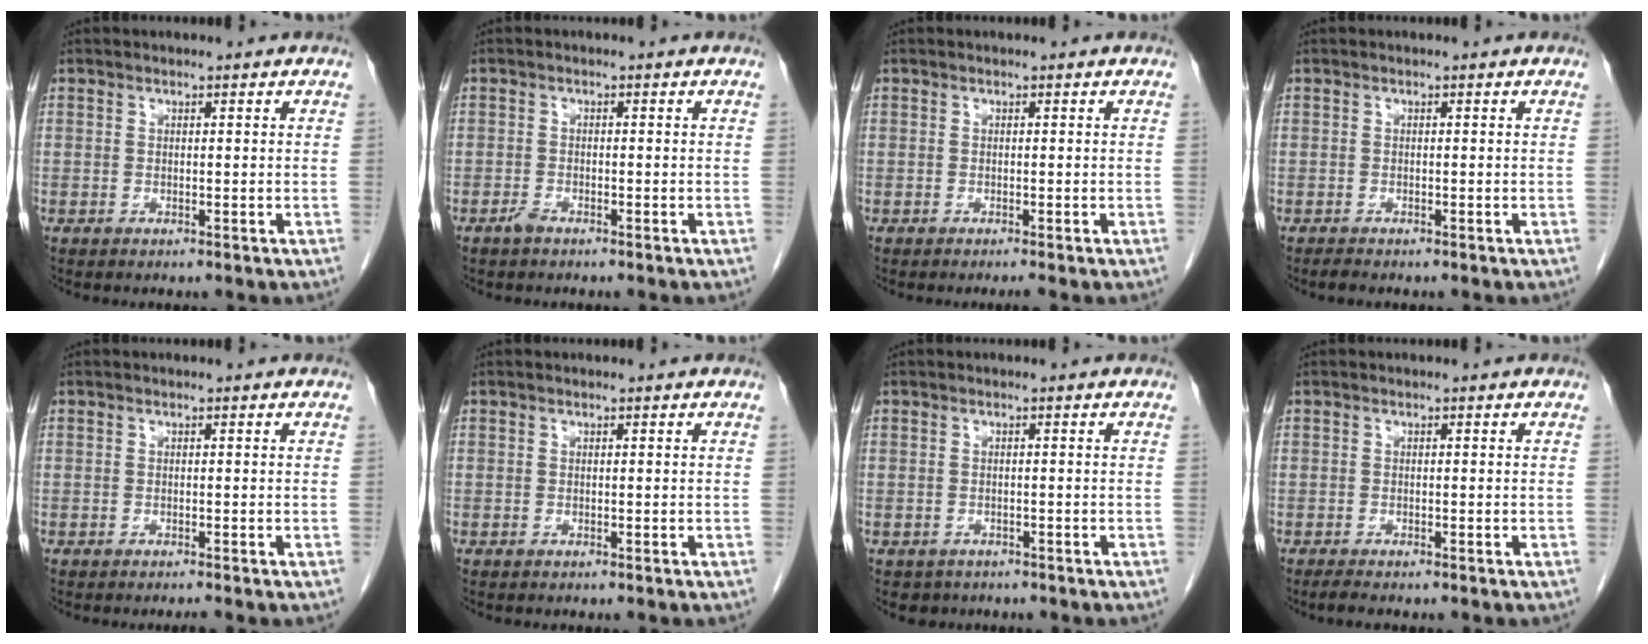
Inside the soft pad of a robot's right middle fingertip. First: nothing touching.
{"total": 1.2, "force": [-1.0, 0.3, 0.6], "torque": [-0.016, -0.001, -0.018]}
{"total": 0.9, "force": [-0.8, -0.3, 0.4], "torque": [-0.009, 0.000, -0.013]}
{"total": 0.7, "force": [-0.7, 0.1, 0.2], "torque": [-0.014, -0.004, -0.012]}
{"total": 0.7, "force": [-0.6, -0.4, 0.2], "torque": [-0.006, -0.001, -0.010]}
{"total": 0.0}
{"total": 2.3, "force": [-1.7, 1.6, 0.0], "torque": [-0.009, 0.003, -0.025]}
{"total": 1.1, "force": [-1.0, 0.0, 0.6], "torque": [-0.022, -0.006, -0.019]}